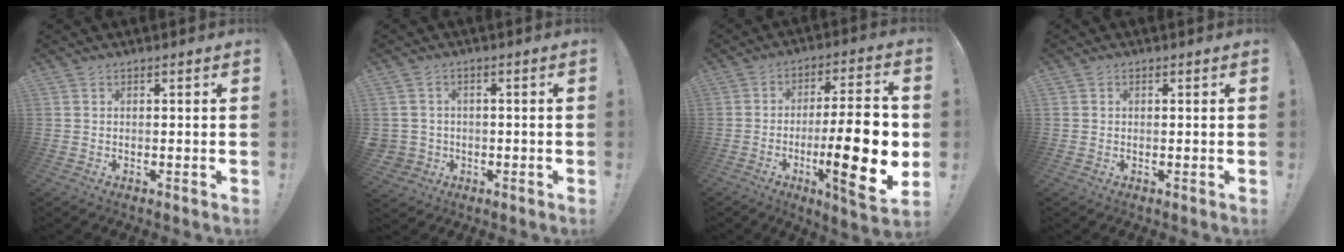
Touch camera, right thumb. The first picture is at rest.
{"total": 3.4, "force": [-0.1, 3.3, 0.8], "torque": [-0.023, 0.002, -0.001]}
{"total": 22.4, "force": [-4.2, 5.2, 21.3], "torque": [-0.334, 0.009, -0.061]}
{"total": 0.6, "force": [0.1, 0.5, 0.0], "torque": [-0.008, 0.005, 0.004]}